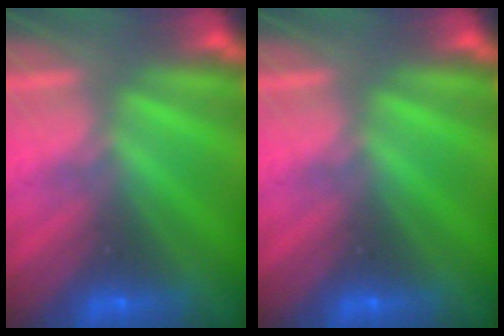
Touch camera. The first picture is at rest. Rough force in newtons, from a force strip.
{"total": 0.0}